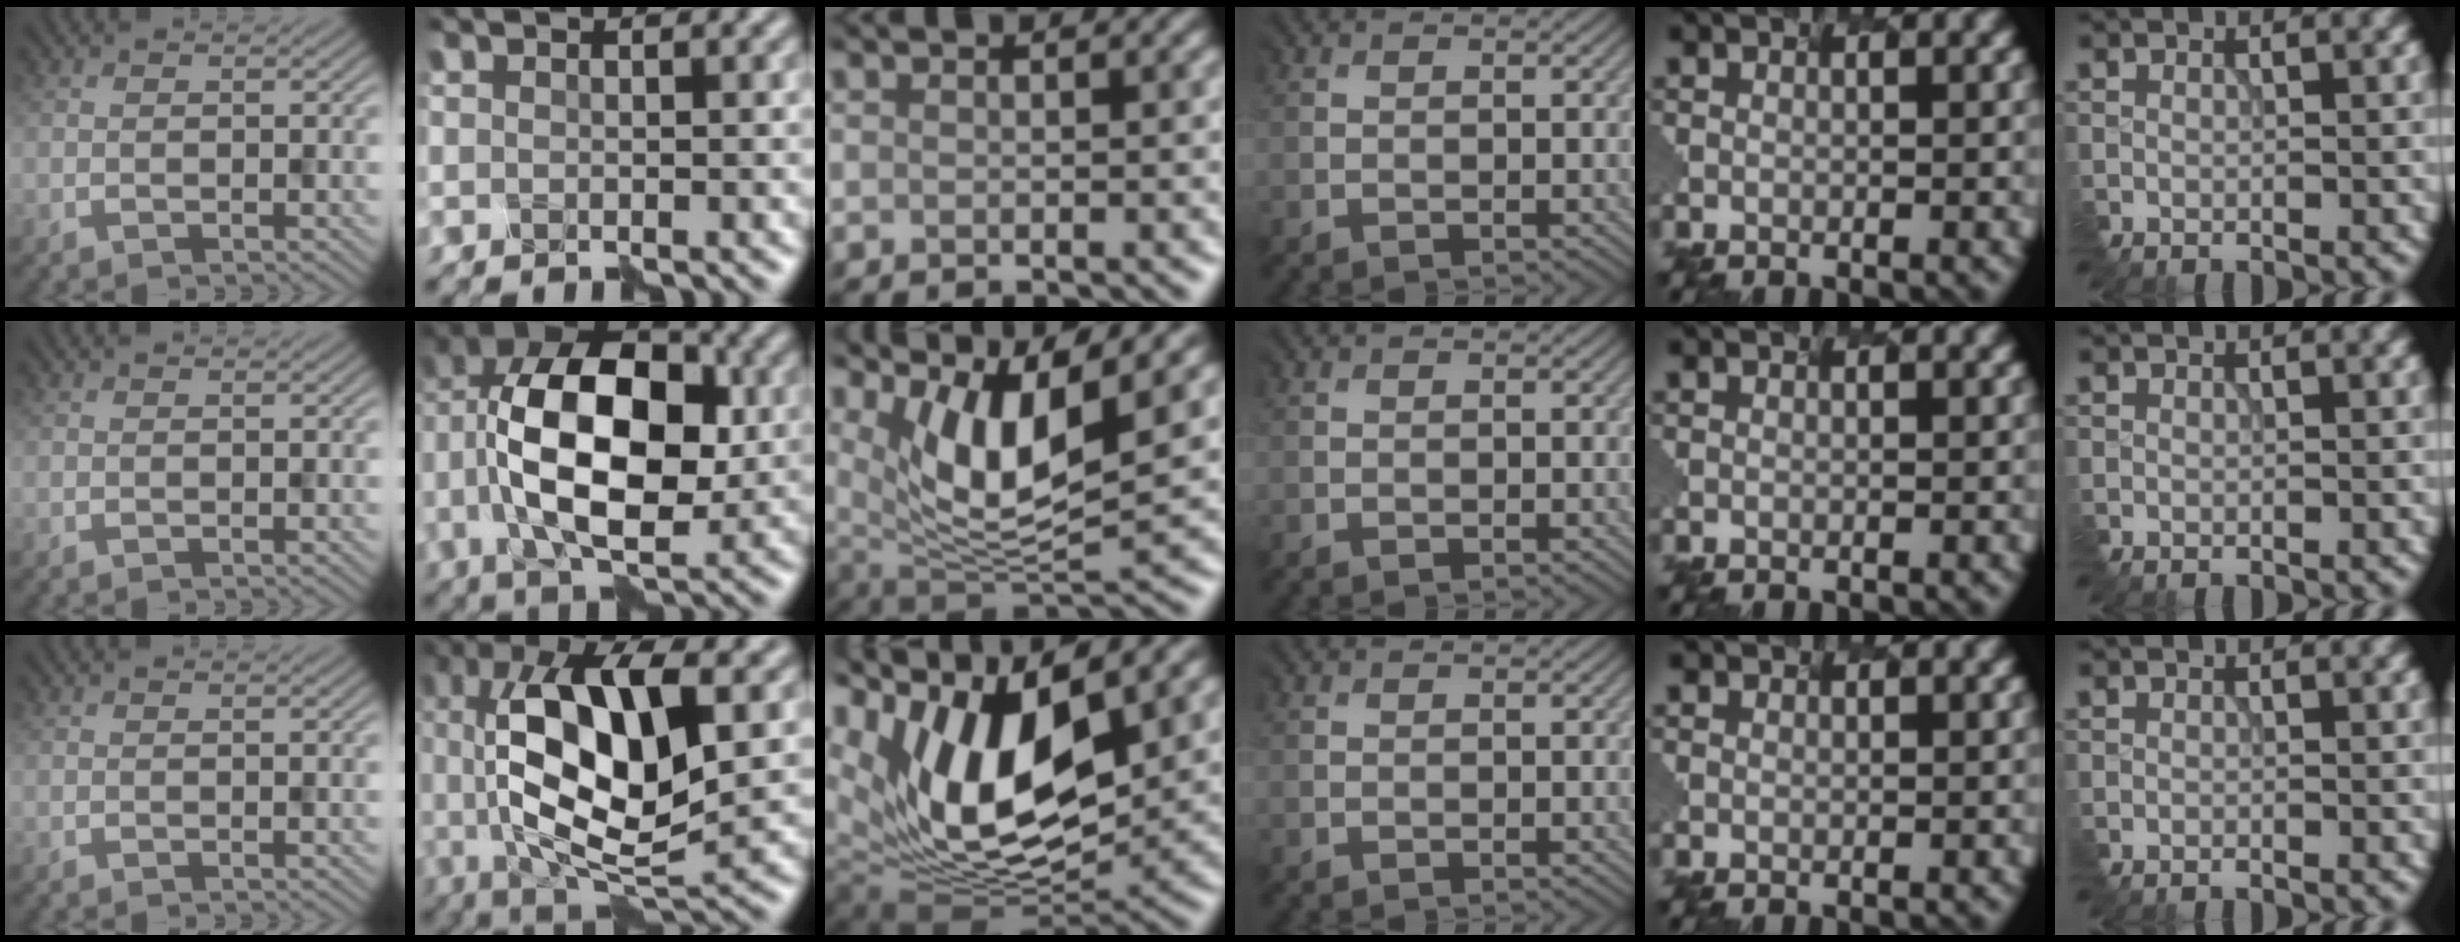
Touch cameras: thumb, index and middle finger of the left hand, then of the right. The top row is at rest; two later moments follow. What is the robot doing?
{"motion": "assemble", "object": "hinged jar"}